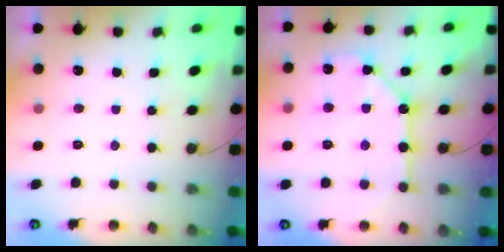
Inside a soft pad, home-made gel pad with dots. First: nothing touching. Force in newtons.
{"total": 11.7, "press": 11.7, "slide": 0.9}